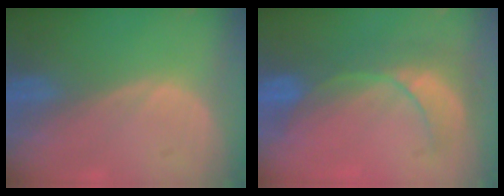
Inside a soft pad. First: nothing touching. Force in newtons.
{"total": 7.9, "press": 7.3, "slide": 3.0}